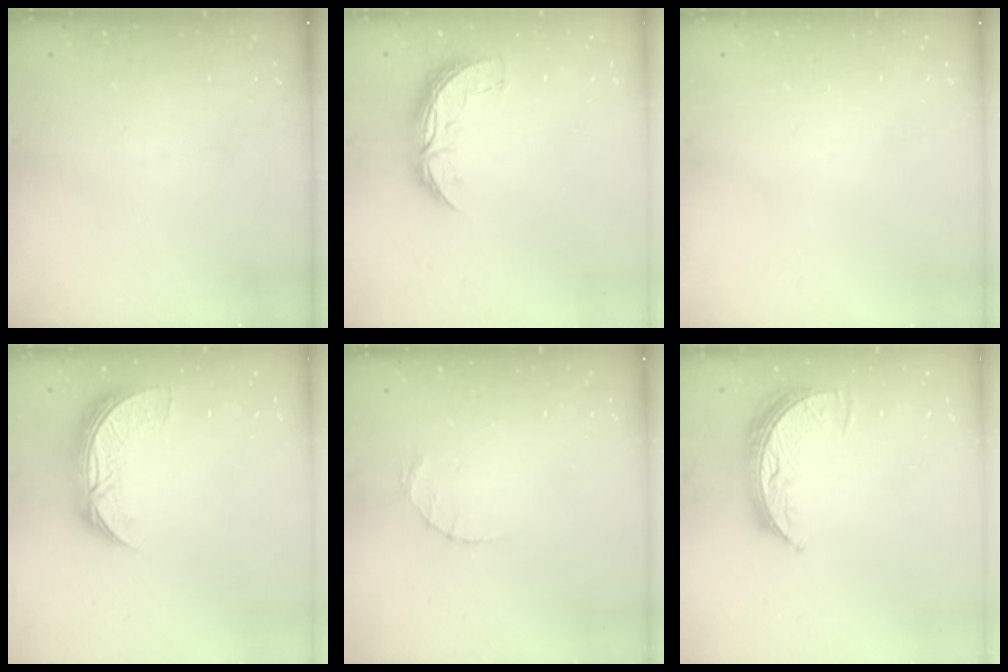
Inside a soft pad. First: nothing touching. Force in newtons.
{"total": 7.5, "press": 7.5, "slide": 0.5}
{"total": 0.0}
{"total": 8.8, "press": 8.7, "slide": 1.0}
{"total": 1.2, "press": 1.1, "slide": 0.2}
{"total": 8.9, "press": 8.9, "slide": 0.5}